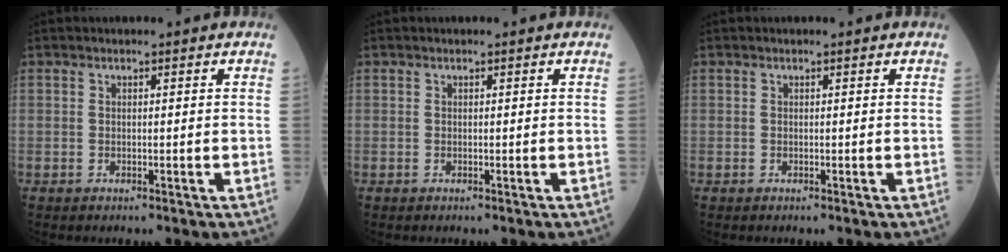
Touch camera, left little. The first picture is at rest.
{"total": 0.0}
{"total": 0.0}